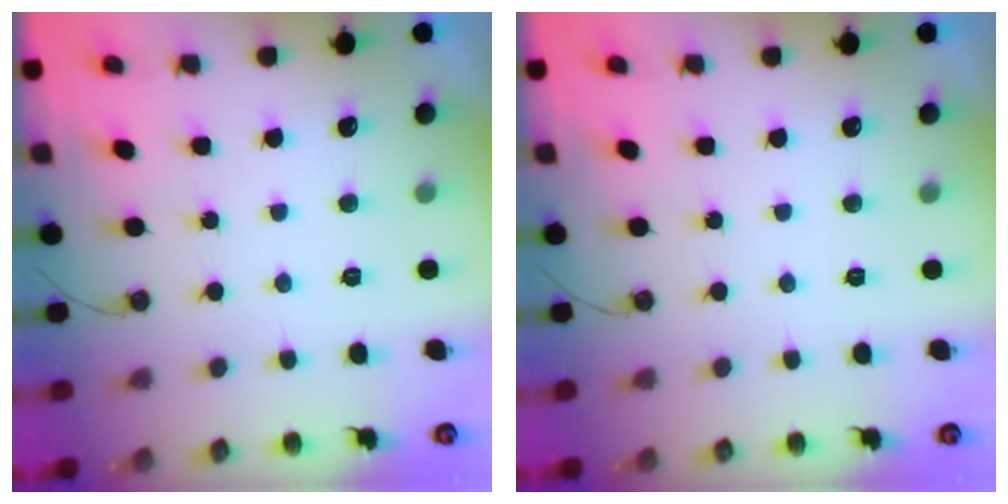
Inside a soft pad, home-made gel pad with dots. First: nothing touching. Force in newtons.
{"total": 0.0}